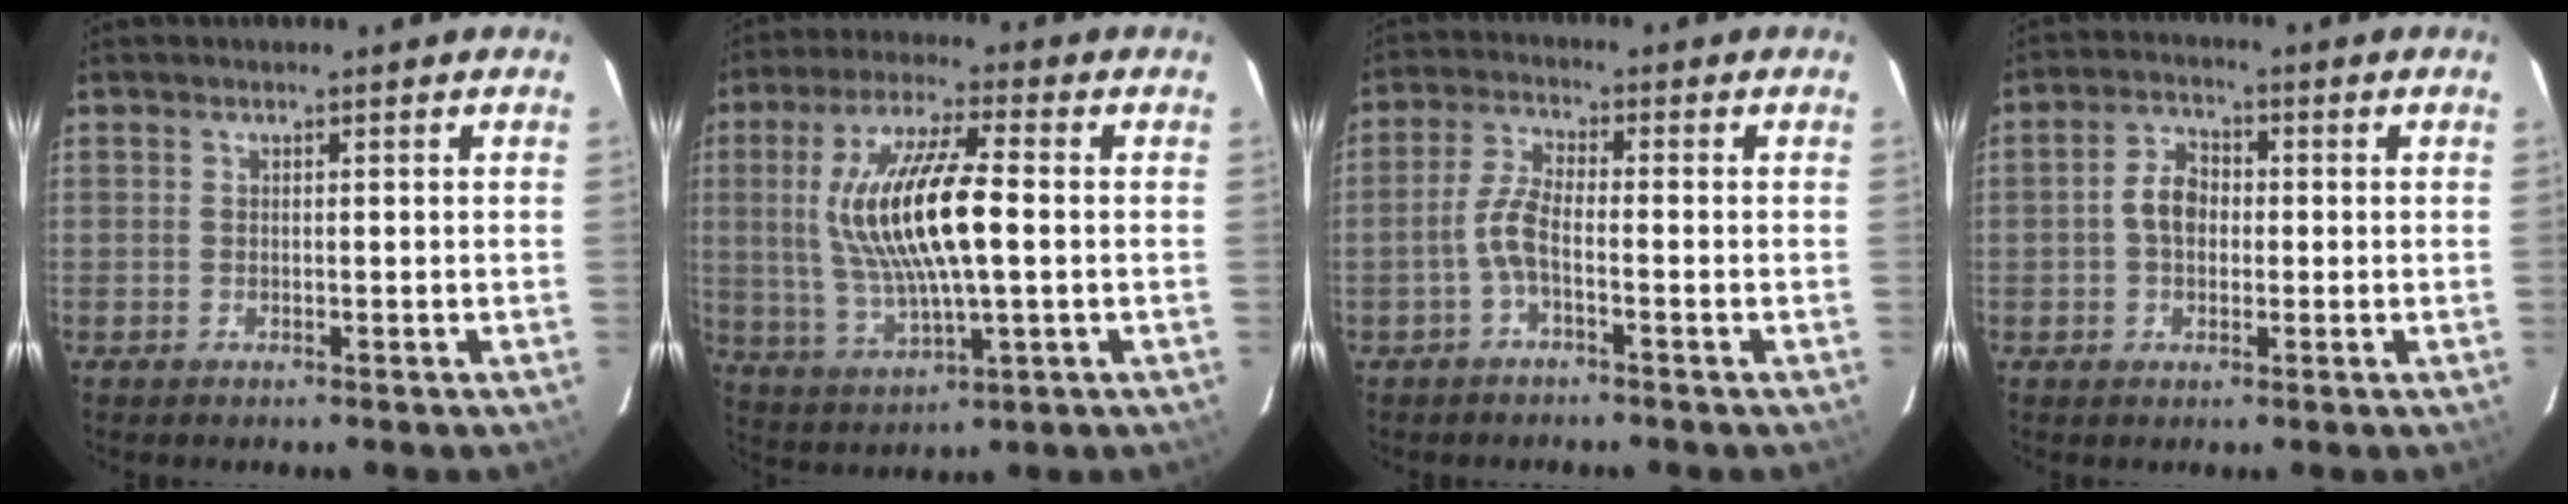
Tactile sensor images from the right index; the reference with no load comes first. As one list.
[{"total": 16.2, "force": [0.9, 4.1, 15.6], "torque": [-0.302, 0.002, 0.027]}, {"total": 4.3, "force": [-1.8, 1.0, 3.7], "torque": [-0.086, 0.010, -0.038]}, {"total": 5.3, "force": [-0.2, 3.8, 3.7], "torque": [-0.070, 0.016, -0.003]}]